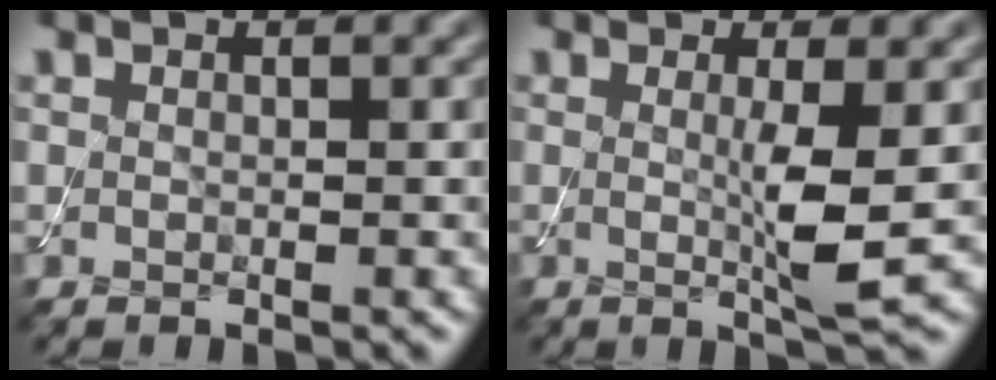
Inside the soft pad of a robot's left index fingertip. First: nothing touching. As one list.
[{"total": 3.5, "force": [0.0, 0.3, 3.5], "torque": [-0.062, -0.012, 0.001]}]